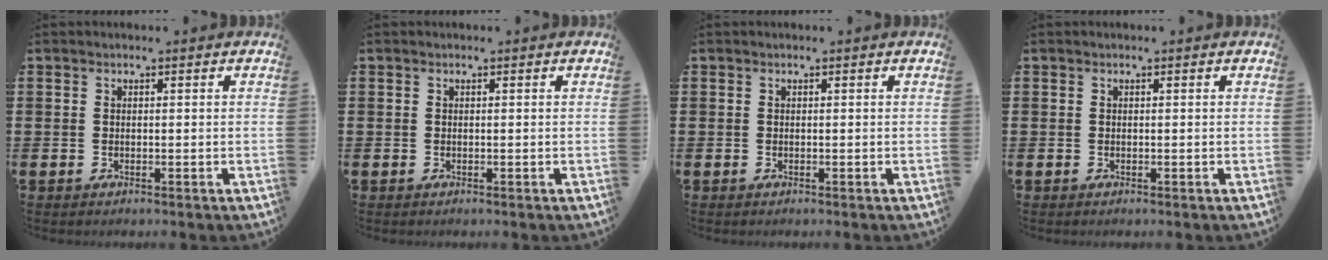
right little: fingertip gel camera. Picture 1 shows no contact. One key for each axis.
{"total": 0.0}
{"total": 0.0}
{"total": 0.0}